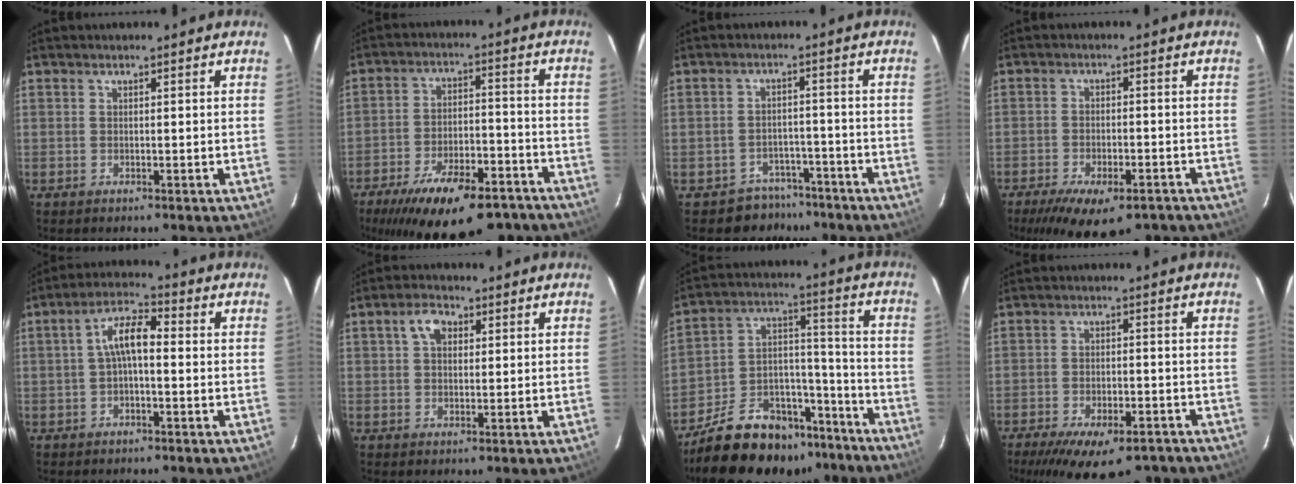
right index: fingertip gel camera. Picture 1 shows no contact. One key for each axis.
{"total": 22.2, "fx": -16.5, "fy": 8.0, "fz": 12.5, "tx": -0.223, "ty": -0.017, "tz": -0.231}
{"total": 6.1, "fx": -4.6, "fy": 4.0, "fz": -0.4, "tx": 0.007, "ty": 0.032, "tz": -0.062}
{"total": 14.0, "fx": -10.0, "fy": 5.6, "fz": 8.1, "tx": -0.164, "ty": -0.027, "tz": -0.145}
{"total": 6.1, "fx": -0.3, "fy": 2.4, "fz": 5.6, "tx": -0.113, "ty": 0.023, "tz": -0.006}
{"total": 4.3, "fx": 1.5, "fy": 2.8, "fz": 2.8, "tx": -0.052, "ty": 0.015, "tz": 0.026}
{"total": 22.6, "fx": -17.7, "fy": 10.6, "fz": 9.2, "tx": -0.177, "ty": 0.057, "tz": -0.252}
{"total": 15.8, "fx": -11.6, "fy": 6.2, "fz": 8.7, "tx": -0.173, "ty": -0.026, "tz": -0.166}